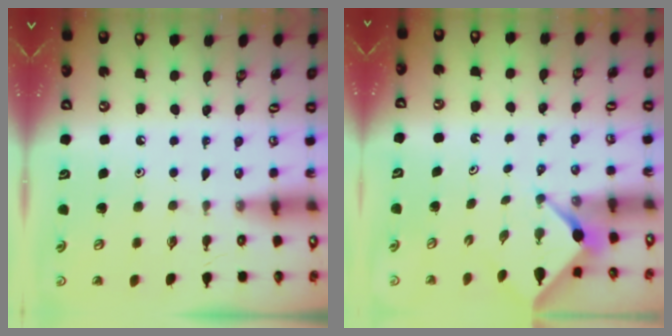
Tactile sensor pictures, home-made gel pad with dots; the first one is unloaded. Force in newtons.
{"total": 2.4, "press": 2.4, "slide": 0.3}